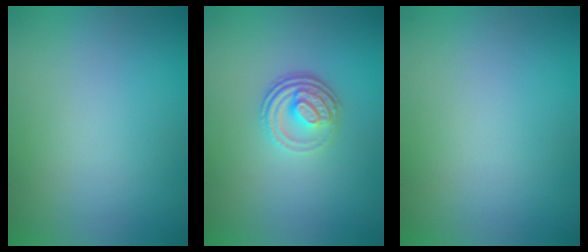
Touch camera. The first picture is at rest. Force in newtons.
{"total": 3.6, "press": 2.6, "slide": 2.6}
{"total": 0.0}